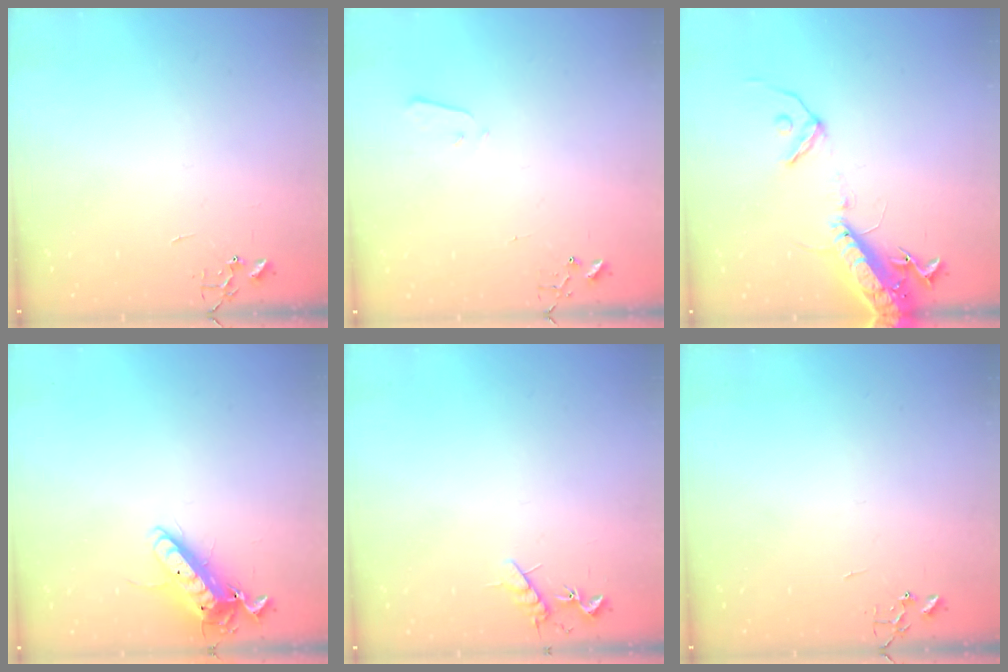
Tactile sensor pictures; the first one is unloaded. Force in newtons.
{"total": 1.9, "press": 1.9, "slide": 0.4}
{"total": 16.3, "press": 15.8, "slide": 4.0}
{"total": 13.6, "press": 13.4, "slide": 2.0}
{"total": 7.0, "press": 6.9, "slide": 0.6}
{"total": 0.0}